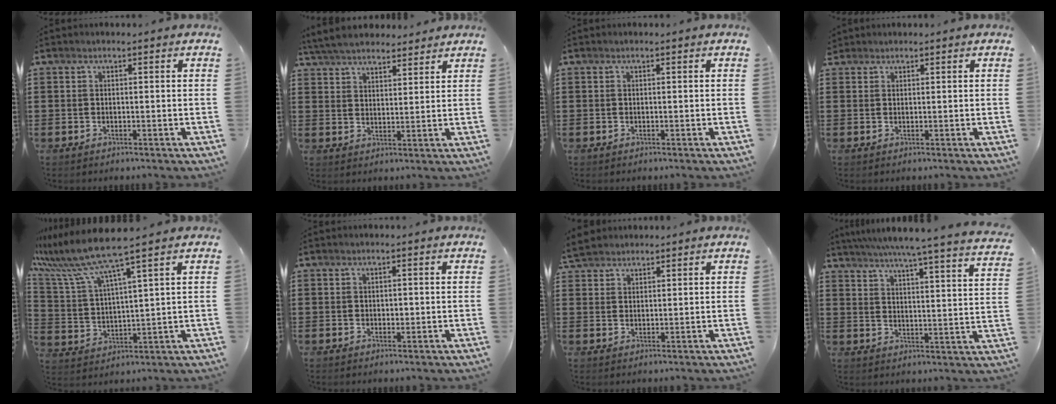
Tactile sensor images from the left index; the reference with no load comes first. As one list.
[{"total": 5.3, "force": [5.0, 1.1, 1.2], "torque": [-0.042, -0.011, 0.093]}, {"total": 0.0}, {"total": 1.0, "force": [0.9, 0.4, 0.1], "torque": [-0.006, 0.001, 0.018]}, {"total": 8.4, "force": [6.9, -0.5, 4.7], "torque": [-0.129, -0.043, 0.113]}, {"total": 0.7, "force": [0.2, 0.5, 0.5], "torque": [-0.011, 0.003, 0.003]}, {"total": 2.7, "force": [2.6, 0.8, 0.3], "torque": [-0.015, -0.001, 0.052]}, {"total": 5.4, "force": [4.9, -1.2, 2.1], "torque": [-0.064, -0.046, 0.076]}]